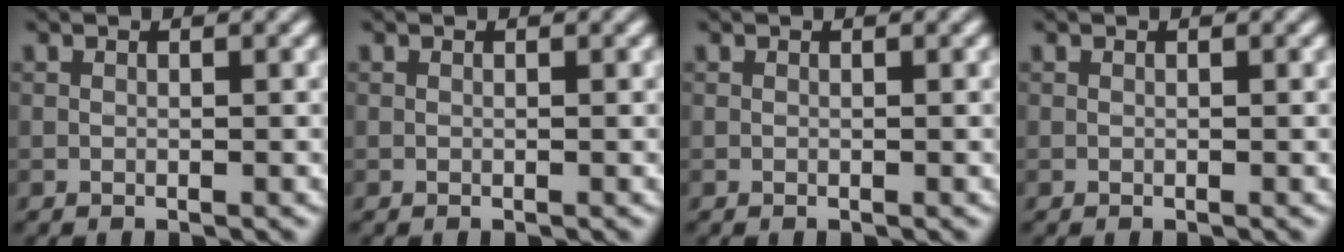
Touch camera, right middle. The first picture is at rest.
{"total": 0.0}
{"total": 0.0}
{"total": 0.0}